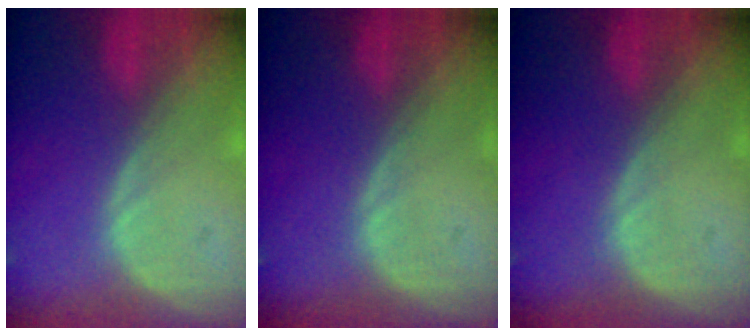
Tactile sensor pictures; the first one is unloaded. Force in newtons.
{"total": 0.0}
{"total": 0.0}